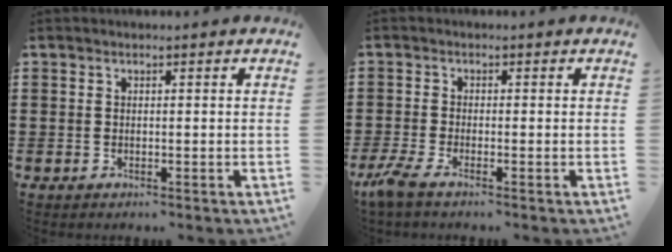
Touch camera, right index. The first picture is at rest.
{"total": 2.8, "force": [-2.1, 0.0, 1.9], "torque": [-0.053, -0.015, -0.045]}